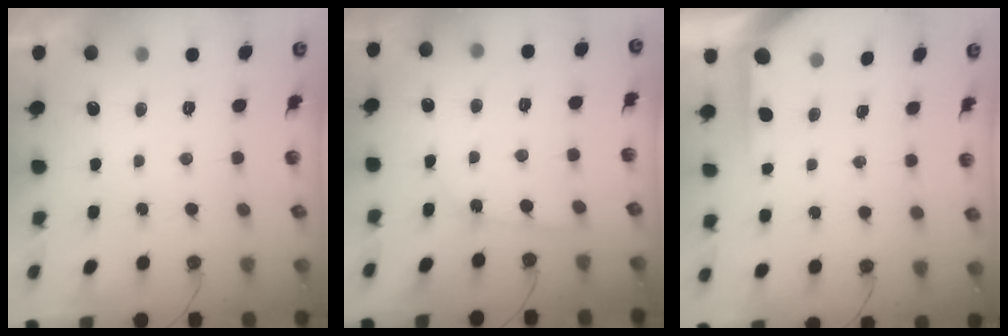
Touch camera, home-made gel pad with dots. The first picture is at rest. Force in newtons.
{"total": 4.1, "press": 4.1, "slide": 0.5}
{"total": 3.9, "press": 3.9, "slide": 0.4}